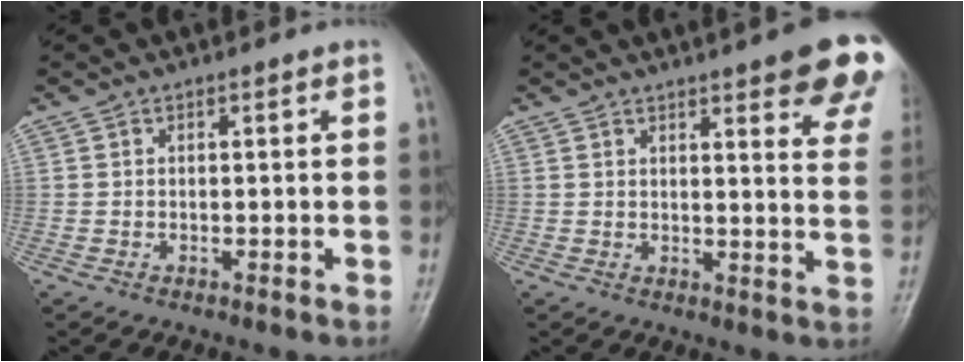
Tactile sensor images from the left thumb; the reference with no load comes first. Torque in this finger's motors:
{"motor_torque": [2.04, 1.35, 1.37, -1.40, 0.07]}